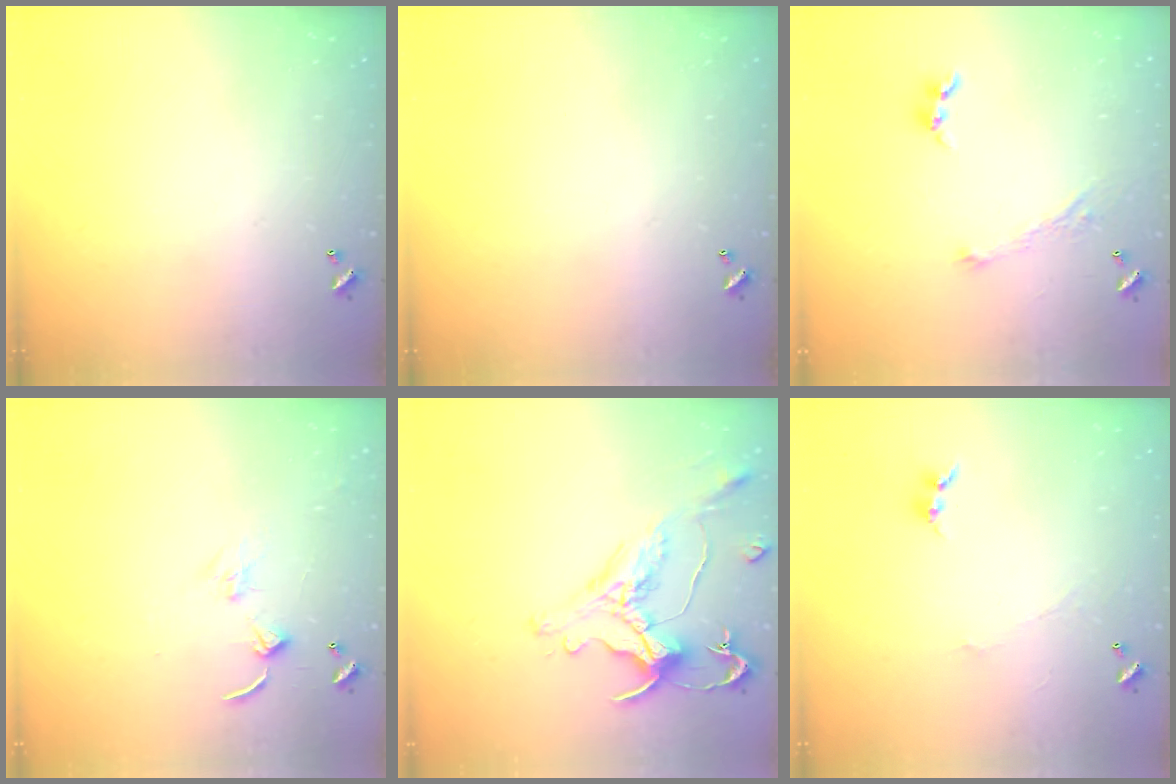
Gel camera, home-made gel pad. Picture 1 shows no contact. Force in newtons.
{"total": 0.0}
{"total": 2.9, "press": 2.8, "slide": 0.4}
{"total": 1.4, "press": 1.3, "slide": 0.3}
{"total": 0.7, "press": 0.1, "slide": 0.7}
{"total": 0.6, "press": 0.3, "slide": 0.5}